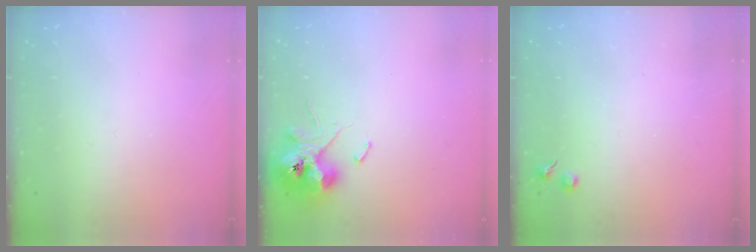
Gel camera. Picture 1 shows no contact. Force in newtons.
{"total": 11.8, "press": 11.6, "slide": 1.8}
{"total": 2.7, "press": 2.6, "slide": 0.4}